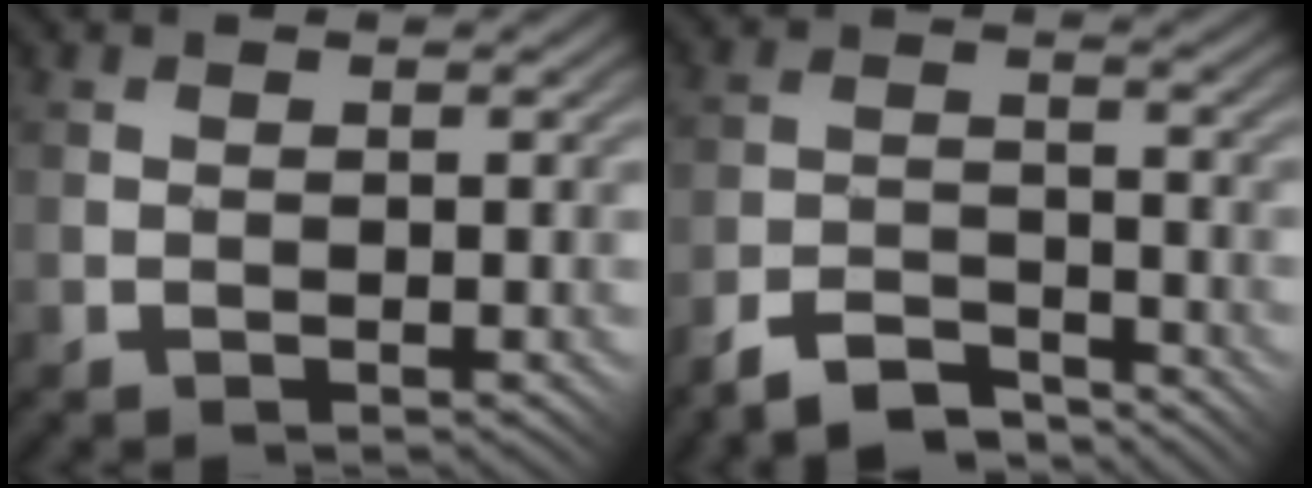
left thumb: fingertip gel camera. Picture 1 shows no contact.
{"total": 5.5, "force": [-4.9, 1.2, 2.1], "torque": [-0.033, 0.003, -0.101]}